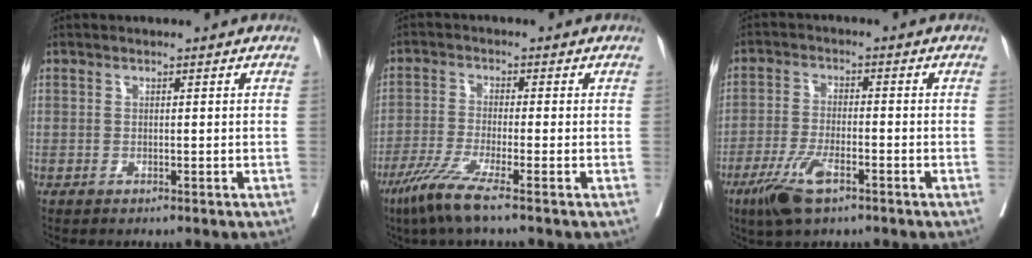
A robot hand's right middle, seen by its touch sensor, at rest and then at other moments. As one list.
[{"total": 6.4, "force": [-4.2, -0.5, 4.8], "torque": [-0.097, -0.020, -0.086]}, {"total": 7.3, "force": [-4.3, 1.7, 5.6], "torque": [-0.118, -0.013, -0.077]}]